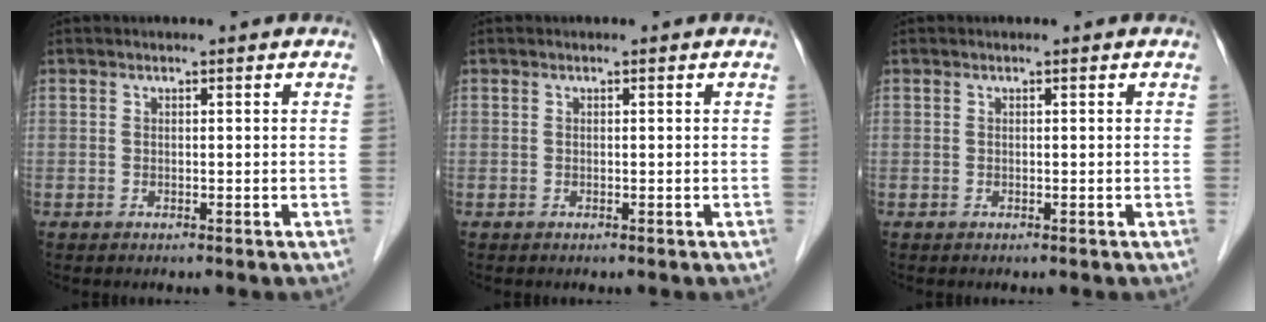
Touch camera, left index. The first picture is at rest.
{"total": 0.0}
{"total": 0.0}